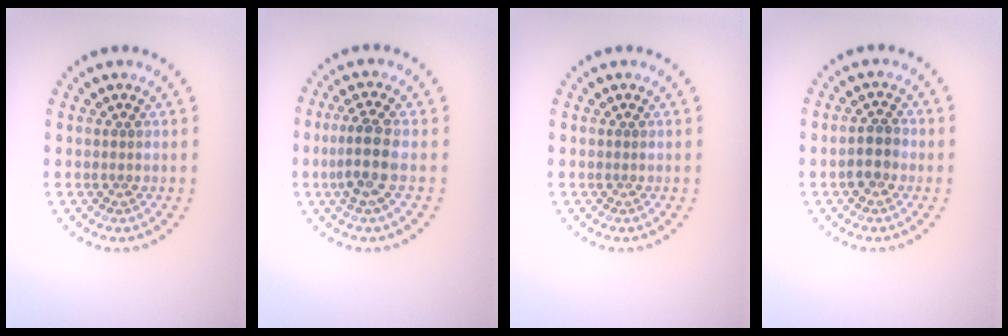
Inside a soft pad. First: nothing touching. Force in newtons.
{"total": 3.2, "press": 2.7, "slide": 1.7}
{"total": 0.0}
{"total": 2.2, "press": 2.1, "slide": 0.7}